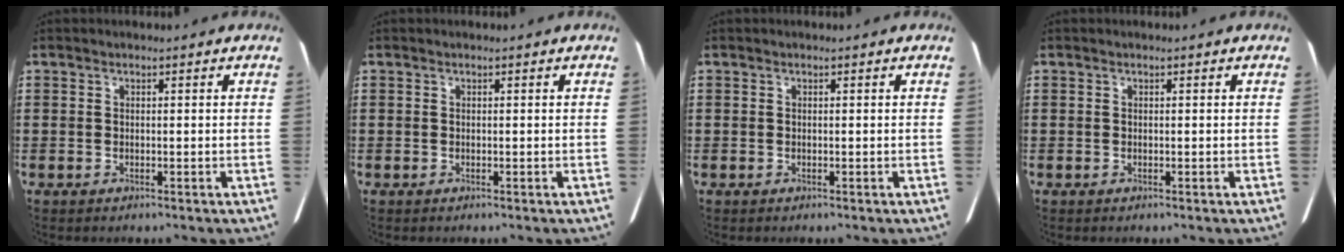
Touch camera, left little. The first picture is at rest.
{"total": 0.0}
{"total": 0.0}
{"total": 0.0}